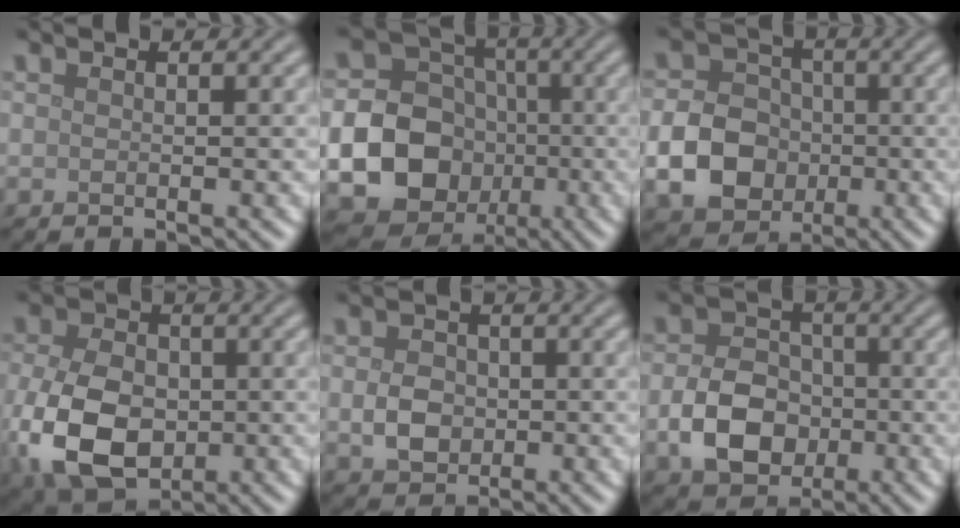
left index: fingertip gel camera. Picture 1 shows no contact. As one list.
[{"total": 20.6, "force": [-5.0, 19.1, 5.8], "torque": [-0.154, -0.045, -0.107]}, {"total": 6.8, "force": [-1.6, 5.5, 3.6], "torque": [-0.071, -0.003, -0.039]}, {"total": 9.8, "force": [-2.0, 6.7, 6.9], "torque": [-0.162, -0.021, -0.040]}, {"total": 3.1, "force": [-0.3, 2.5, 1.9], "torque": [-0.037, -0.002, -0.008]}, {"total": 6.0, "force": [-1.6, 4.5, 3.6], "torque": [-0.069, -0.001, -0.033]}]